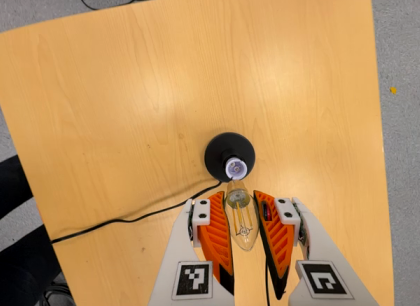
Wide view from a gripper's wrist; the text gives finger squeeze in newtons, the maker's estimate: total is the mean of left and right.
{"total": 20.9, "left": 22.7, "right": 19.0}